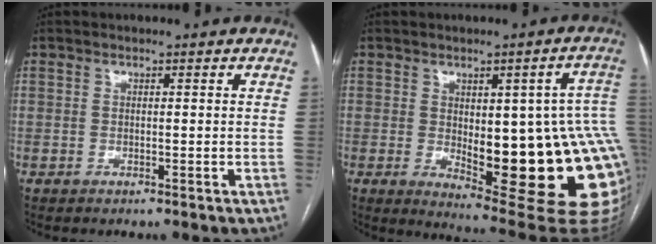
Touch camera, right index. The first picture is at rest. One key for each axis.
{"total": 23.1, "fx": -2.0, "fy": 6.3, "fz": 22.1, "tx": -0.194, "ty": 0.002, "tz": -0.001}